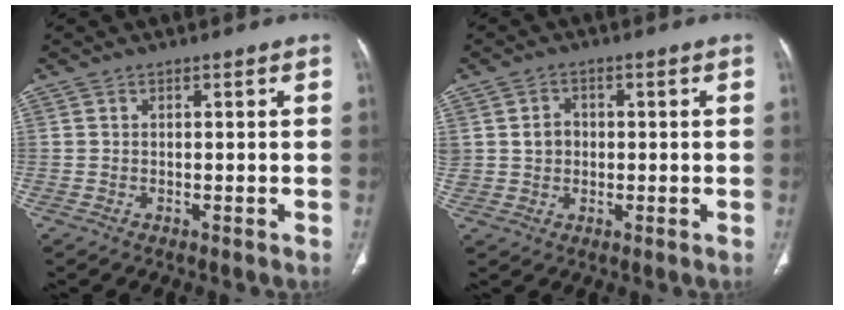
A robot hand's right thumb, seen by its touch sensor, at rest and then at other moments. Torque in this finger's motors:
{"motor_torque": [1.52, 1.40, 0.03, 0.04, 0.15]}